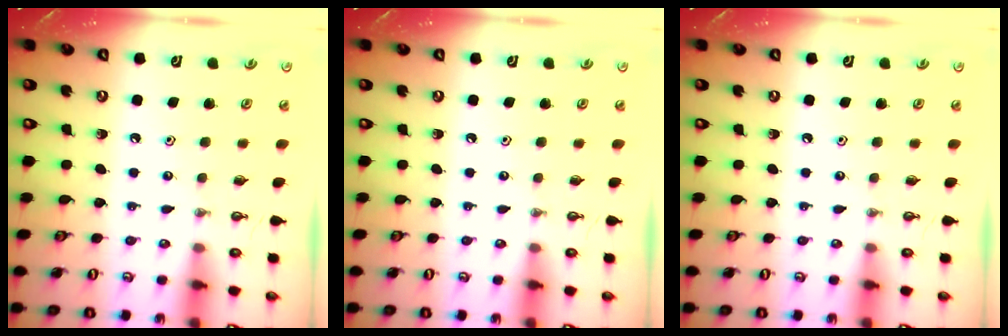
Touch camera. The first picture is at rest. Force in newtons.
{"total": 0.0}
{"total": 0.0}